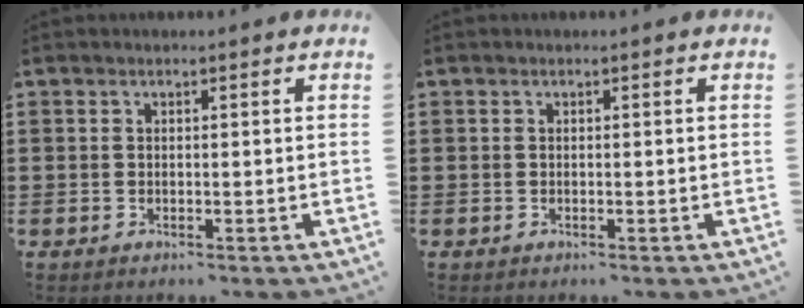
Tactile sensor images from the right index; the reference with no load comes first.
{"total": 0.0}